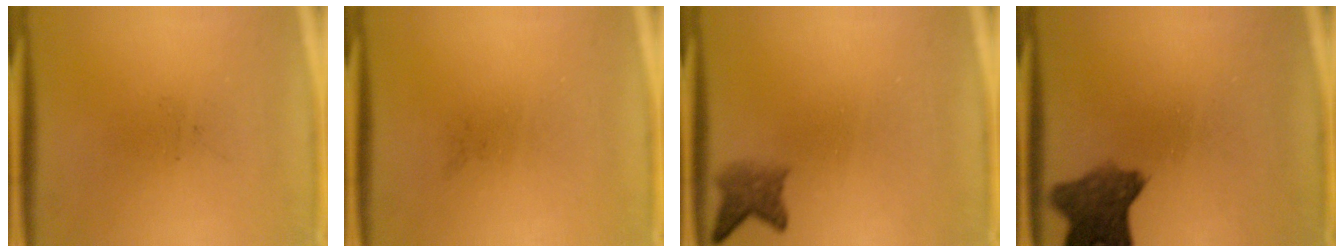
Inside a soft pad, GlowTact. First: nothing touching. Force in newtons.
{"total": 0.0}
{"total": 2.9}
{"total": 7.3}